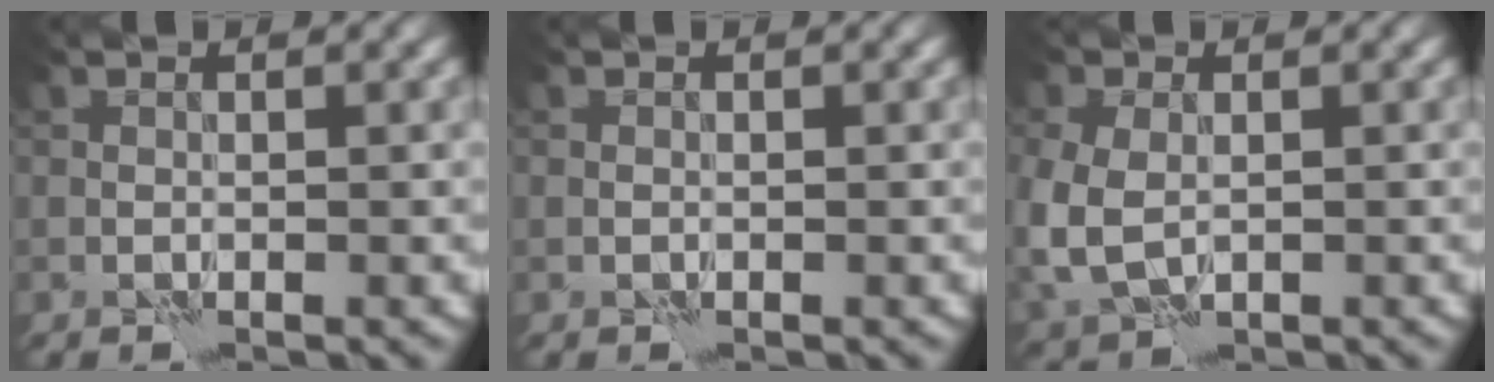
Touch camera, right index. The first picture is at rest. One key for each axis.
{"total": 0.0}
{"total": 5.8, "fx": -1.0, "fy": 4.2, "fz": 3.8, "tx": -0.106, "ty": -0.020, "tz": -0.017}